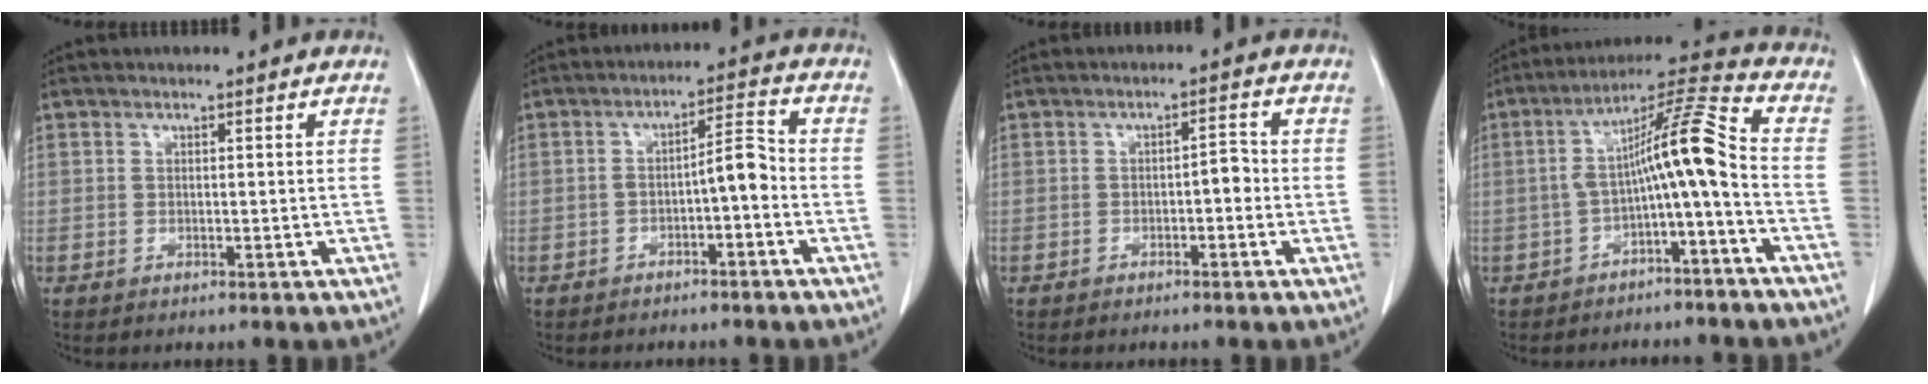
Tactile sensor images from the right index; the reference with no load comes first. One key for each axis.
{"total": 4.9, "fx": -1.7, "fy": 1.0, "fz": 4.5, "tx": -0.068, "ty": 0.021, "tz": -0.024}
{"total": 2.4, "fx": -0.8, "fy": 0.9, "fz": 2.1, "tx": -0.026, "ty": 0.009, "tz": -0.011}
{"total": 10.4, "fx": -2.5, "fy": 0.2, "fz": 10.1, "tx": -0.165, "ty": 0.038, "tz": -0.044}